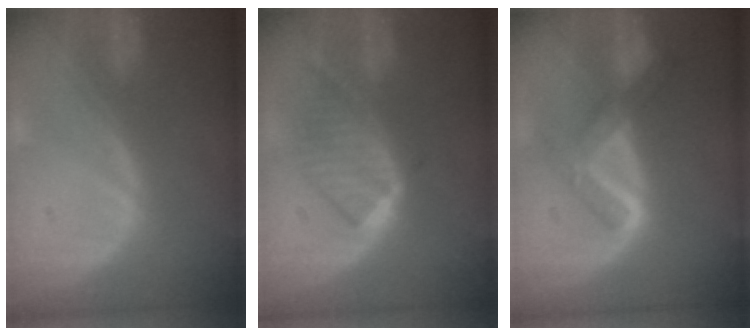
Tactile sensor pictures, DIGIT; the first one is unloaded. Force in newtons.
{"total": 6.6, "press": 6.2, "slide": 2.4}
{"total": 6.7, "press": 5.7, "slide": 3.5}